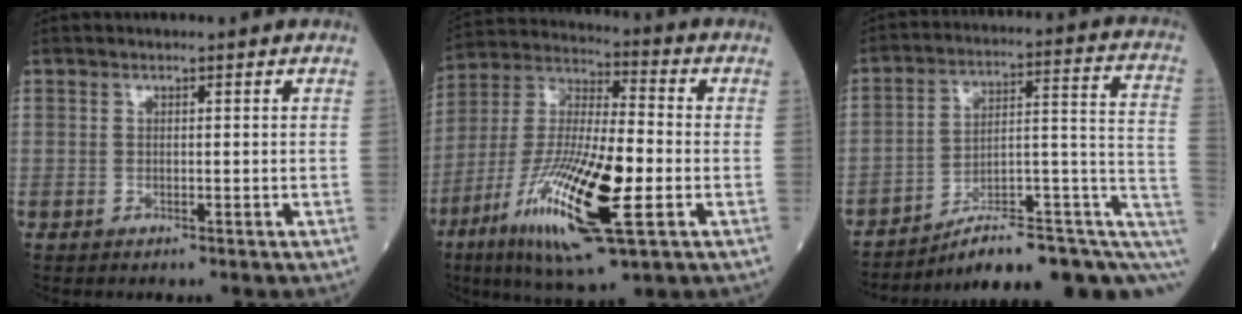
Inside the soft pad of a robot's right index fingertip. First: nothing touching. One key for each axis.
{"total": 20.5, "fx": -7.0, "fy": 3.7, "fz": 18.9, "tx": -0.393, "ty": -0.031, "tz": -0.124}
{"total": 17.4, "fx": -9.9, "fy": 4.6, "fz": 13.6, "tx": -0.125, "ty": 0.081, "tz": -0.133}